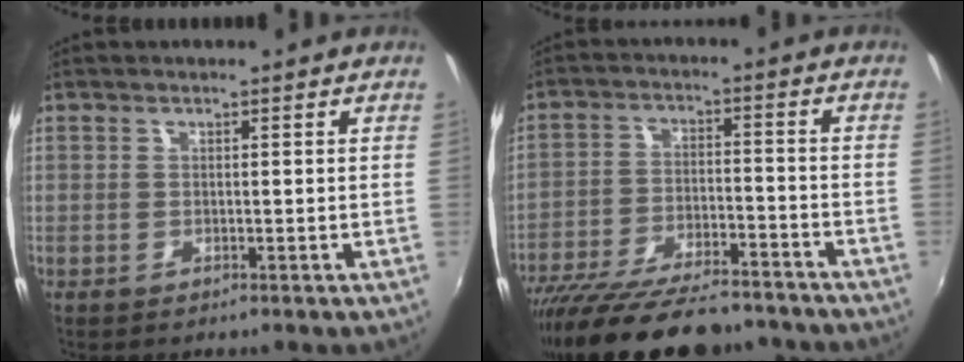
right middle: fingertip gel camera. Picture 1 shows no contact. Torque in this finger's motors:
{"motor_torque": [1.47, -0.67, 0.36, 0.21]}